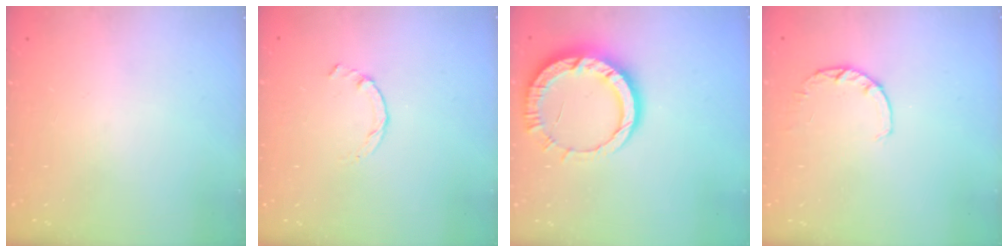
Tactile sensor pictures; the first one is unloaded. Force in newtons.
{"total": 0.0}
{"total": 12.1, "press": 12.0, "slide": 1.2}
{"total": 2.8, "press": 2.7, "slide": 0.5}